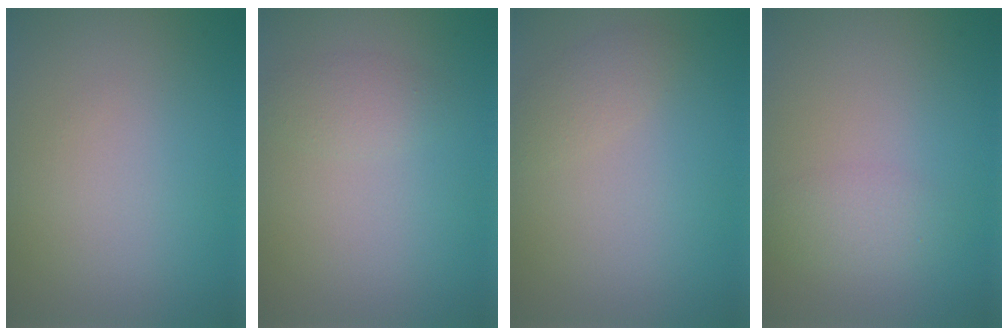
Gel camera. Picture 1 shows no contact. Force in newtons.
{"total": 1.6, "press": 1.6, "slide": 0.1}
{"total": 1.5, "press": 1.5, "slide": 0.1}
{"total": 1.7, "press": 1.7, "slide": 0.1}